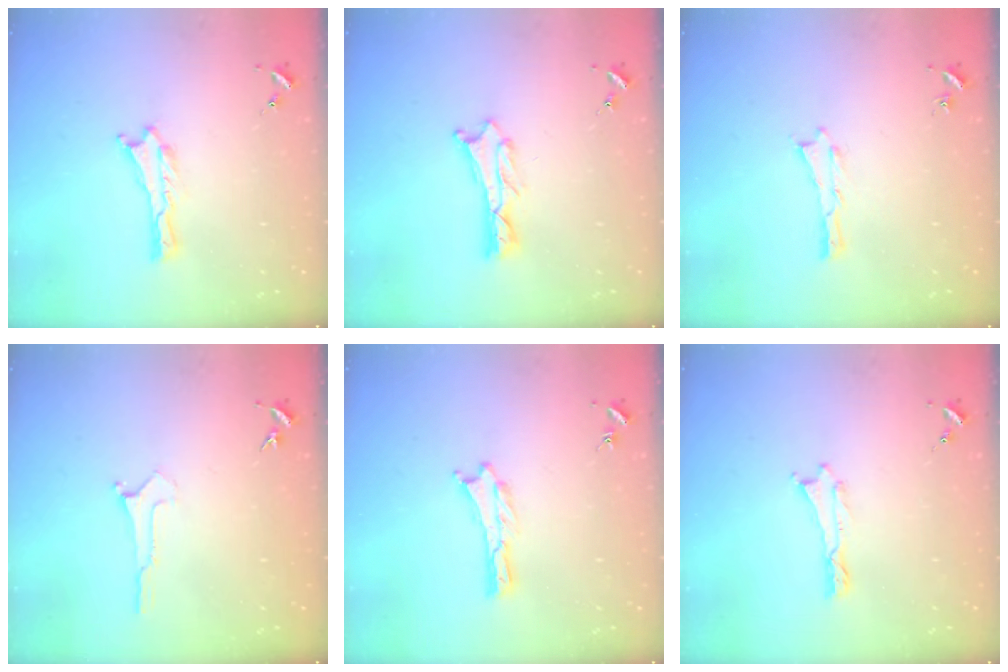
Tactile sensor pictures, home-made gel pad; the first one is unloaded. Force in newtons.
{"total": 1.1, "press": 1.0, "slide": 0.2}
{"total": 0.0}
{"total": 0.0}
{"total": 0.0}
{"total": 0.0}